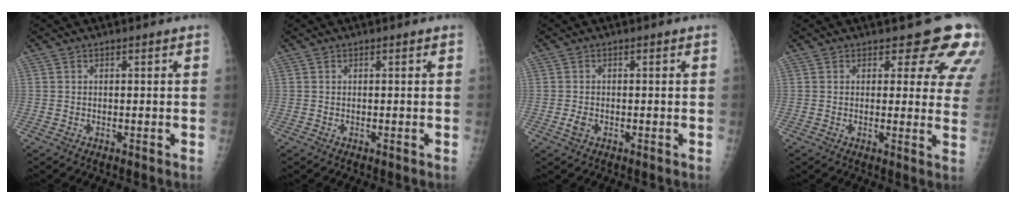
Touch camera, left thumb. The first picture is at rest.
{"total": 0.0}
{"total": 1.6, "force": [-0.7, 1.1, 1.0], "torque": [-0.017, -0.001, -0.014]}
{"total": 10.1, "force": [7.4, 4.5, 5.1], "torque": [-0.009, -0.038, 0.060]}